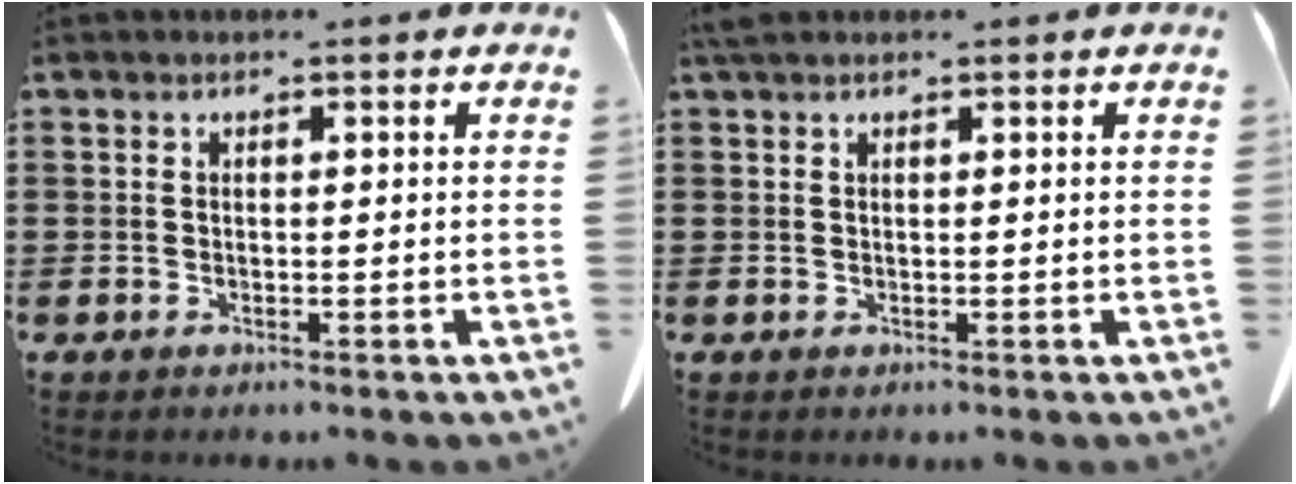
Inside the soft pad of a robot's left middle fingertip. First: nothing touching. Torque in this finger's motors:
{"motor_torque": [0.39, 0.27, 0.09, 0.03]}